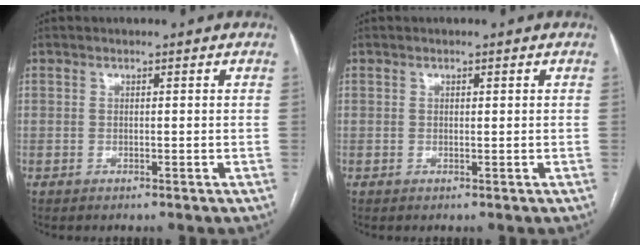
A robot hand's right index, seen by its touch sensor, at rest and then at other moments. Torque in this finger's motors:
{"motor_torque": [0.26, 0.35, 0.00, 0.00]}